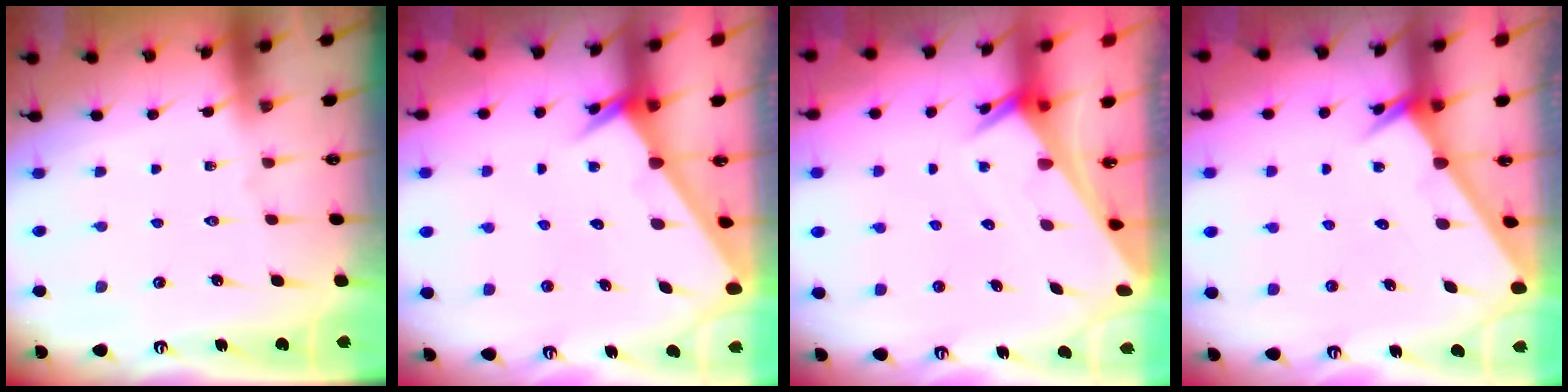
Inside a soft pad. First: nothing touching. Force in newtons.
{"total": 2.3, "press": 2.3, "slide": 0.1}
{"total": 2.4, "press": 2.4, "slide": 0.2}
{"total": 2.7, "press": 2.7, "slide": 0.0}